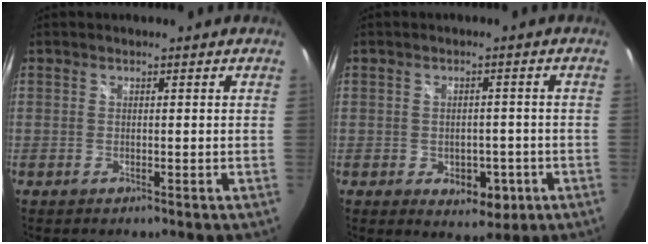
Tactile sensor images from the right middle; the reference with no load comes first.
{"total": 5.5, "force": [-2.0, 3.9, 3.3], "torque": [-0.048, 0.001, -0.016]}